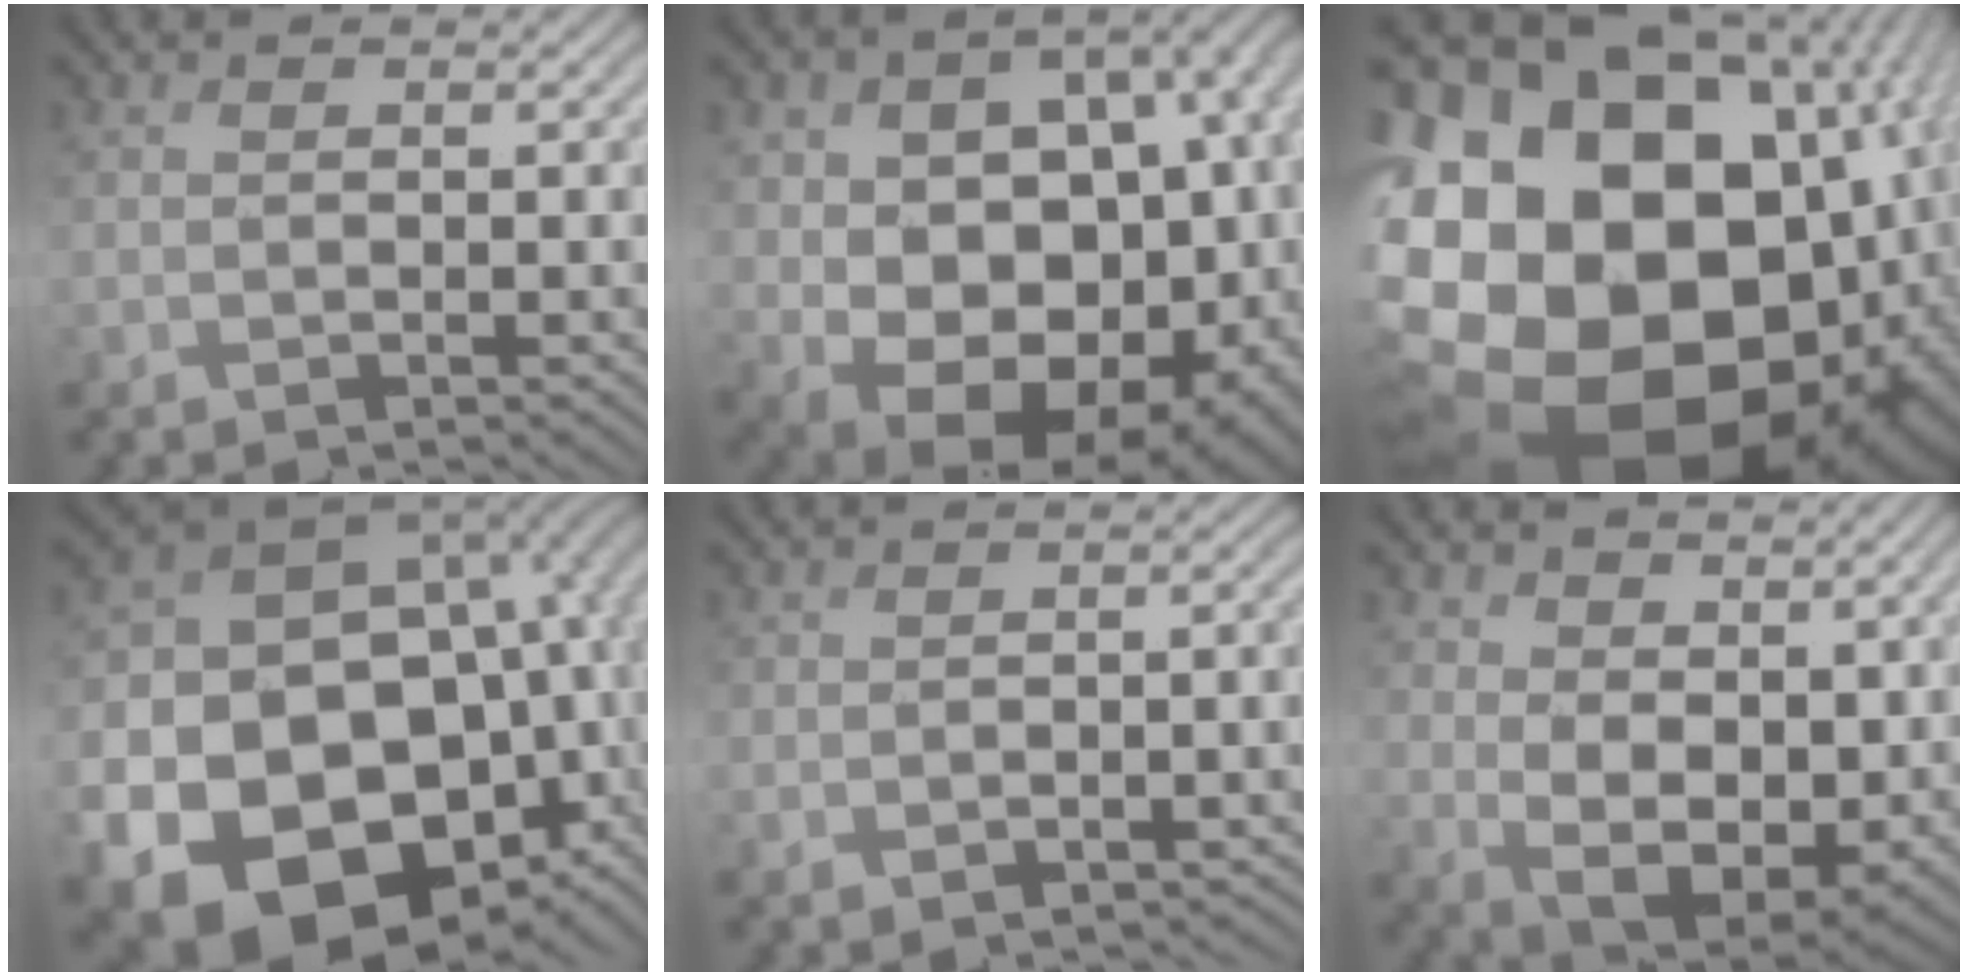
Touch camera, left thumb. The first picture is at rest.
{"total": 21.1, "force": [-0.3, 15.5, 14.3], "torque": [-0.222, -0.046, 0.052]}
{"total": 25.5, "force": [-2.1, 21.1, 14.2], "torque": [-0.298, -0.048, -0.043]}
{"total": 24.9, "force": [-8.9, 19.9, 11.9], "torque": [-0.244, -0.058, -0.153]}
{"total": 3.0, "force": [-2.0, 1.5, 1.6], "torque": [-0.020, -0.001, -0.029]}
{"total": 11.5, "force": [3.8, 7.5, 7.8], "torque": [-0.169, -0.020, 0.082]}